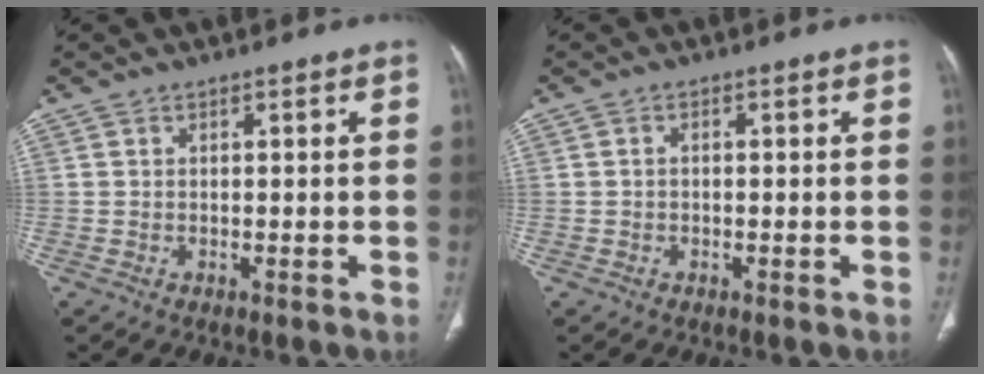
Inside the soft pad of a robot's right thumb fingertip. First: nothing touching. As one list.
[{"total": 0.6, "force": [-0.2, 0.4, 0.4], "torque": [-0.006, 0.002, -0.005]}]